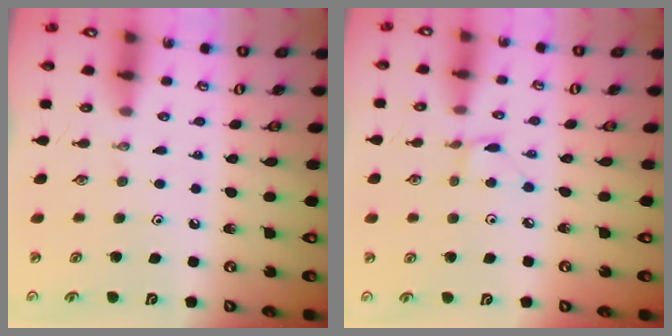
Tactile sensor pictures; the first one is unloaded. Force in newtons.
{"total": 2.2, "press": 2.2, "slide": 0.3}